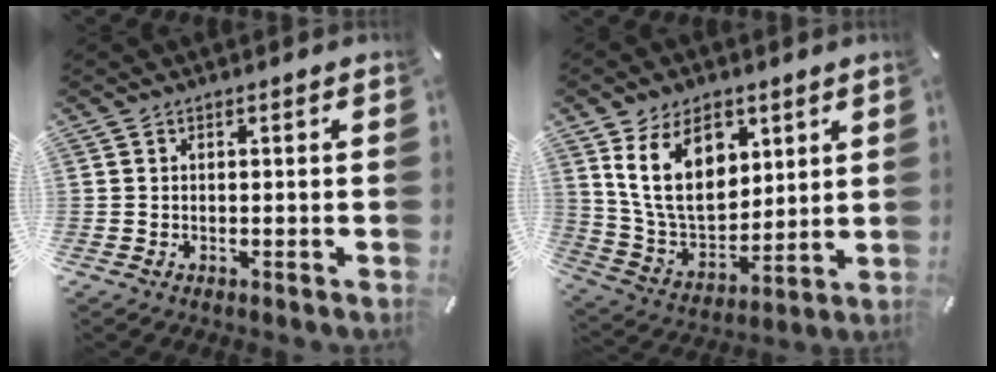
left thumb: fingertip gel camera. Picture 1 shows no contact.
{"total": 17.0, "force": [7.4, 11.4, 10.2], "torque": [-0.202, -0.019, 0.136]}